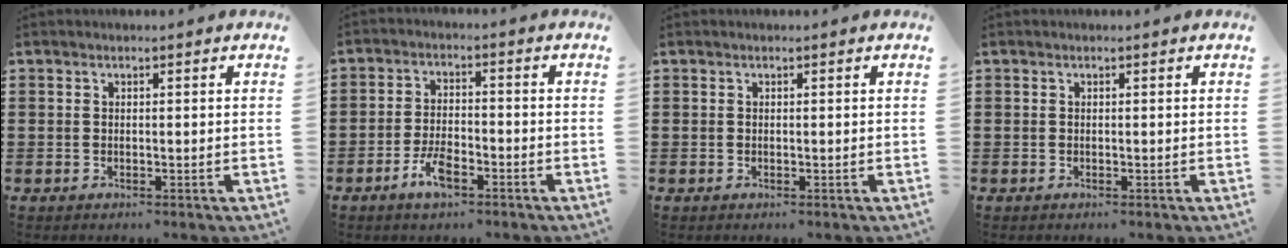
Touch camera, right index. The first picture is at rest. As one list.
[{"total": 5.1, "force": [-2.9, 2.0, 3.7], "torque": [-0.082, 0.005, -0.058]}, {"total": 0.0}, {"total": 0.0}]